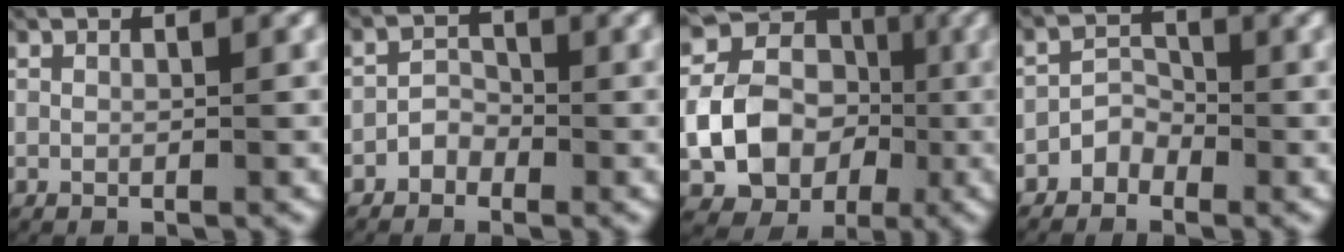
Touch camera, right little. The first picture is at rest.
{"total": 2.1, "force": [-1.1, 1.7, 0.5], "torque": [-0.011, -0.002, -0.025]}
{"total": 12.3, "force": [-2.0, 10.8, 5.5], "torque": [-0.133, -0.047, -0.023]}
{"total": 2.6, "force": [-1.6, 2.0, 0.6], "torque": [-0.016, -0.003, -0.033]}